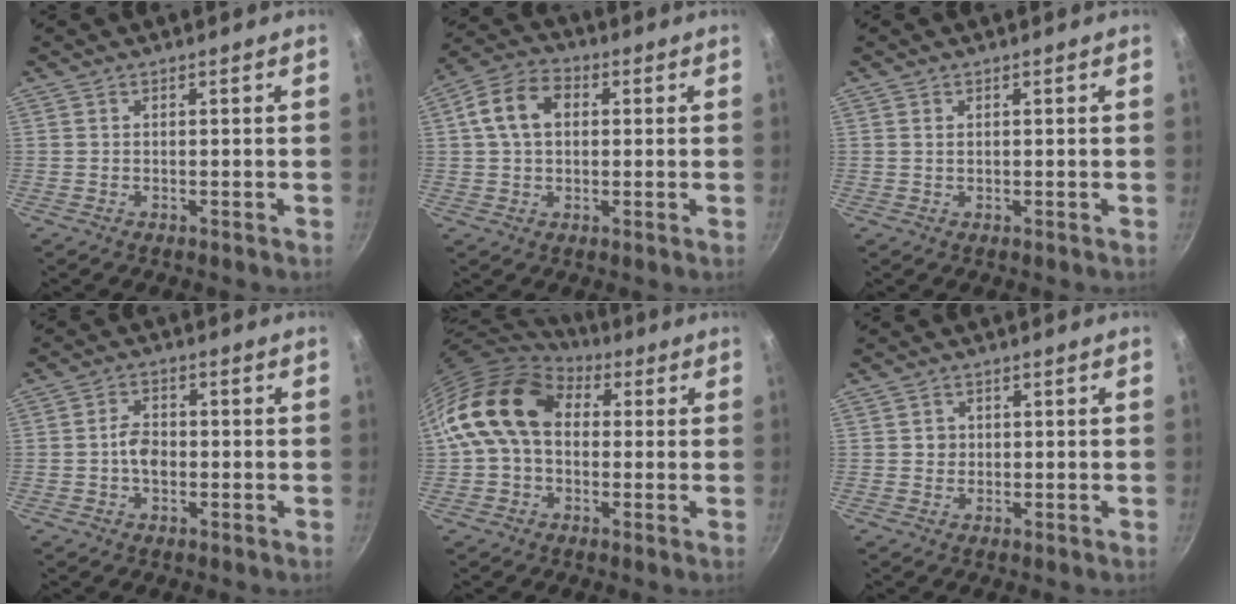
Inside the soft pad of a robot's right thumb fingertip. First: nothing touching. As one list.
[{"total": 9.5, "force": [1.8, 6.7, 6.5], "torque": [-0.104, 0.020, 0.017]}, {"total": 0.7, "force": [0.3, 0.4, 0.5], "torque": [-0.009, 0.001, 0.006]}, {"total": 4.5, "force": [-0.7, 3.1, 3.2], "torque": [-0.042, 0.015, -0.016]}, {"total": 14.9, "force": [2.9, 10.7, 10.0], "torque": [-0.150, 0.019, 0.034]}, {"total": 1.8, "force": [0.2, 1.7, 0.5], "torque": [0.002, 0.003, 0.001]}]